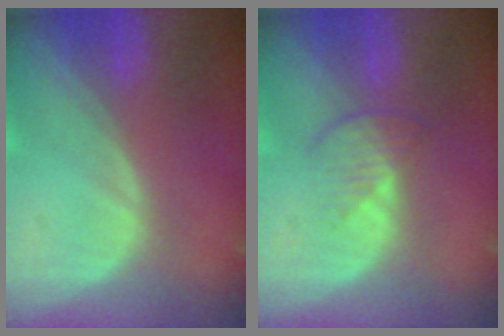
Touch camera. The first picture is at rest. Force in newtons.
{"total": 3.5, "press": 3.1, "slide": 1.7}